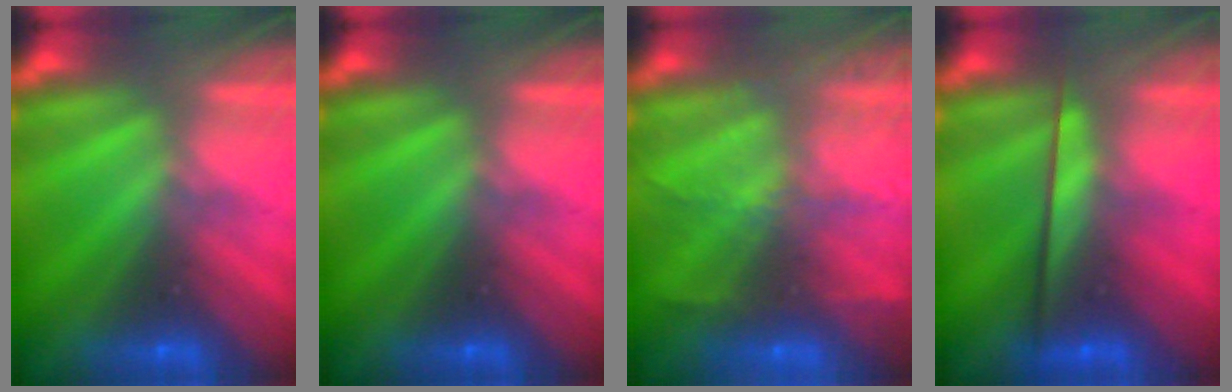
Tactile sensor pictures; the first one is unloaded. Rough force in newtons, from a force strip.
{"total": 0.0}
{"total": 8.0}
{"total": 2.3}